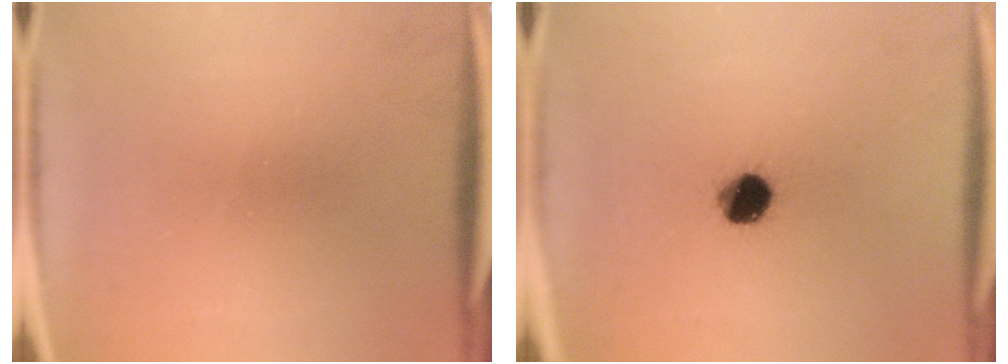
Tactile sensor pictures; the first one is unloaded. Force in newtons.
{"total": 6.6}